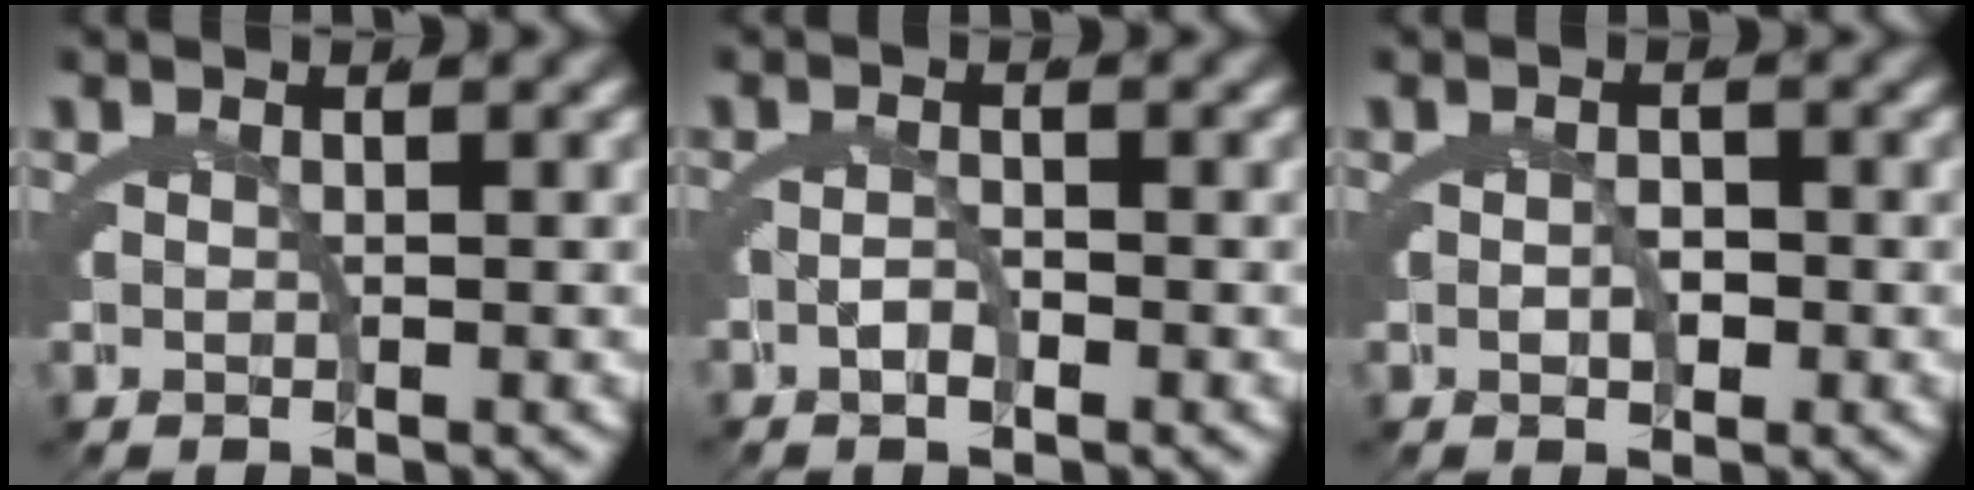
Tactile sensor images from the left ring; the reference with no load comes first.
{"total": 1.2, "force": [-0.9, -0.1, 0.8], "torque": [-0.014, -0.007, -0.013]}
{"total": 1.0, "force": [-0.5, 0.4, 0.8], "torque": [-0.009, -0.010, -0.005]}